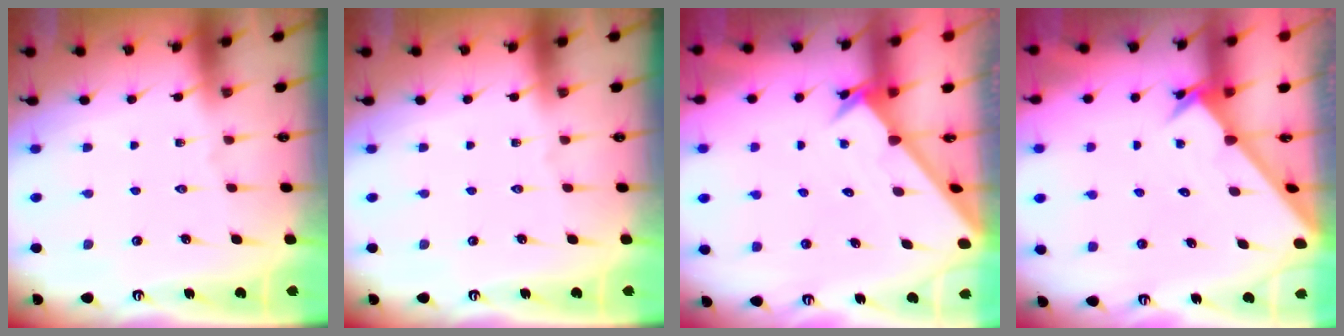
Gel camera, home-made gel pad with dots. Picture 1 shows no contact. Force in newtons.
{"total": 0.0}
{"total": 2.4, "press": 2.4, "slide": 0.2}
{"total": 2.5, "press": 2.5, "slide": 0.2}